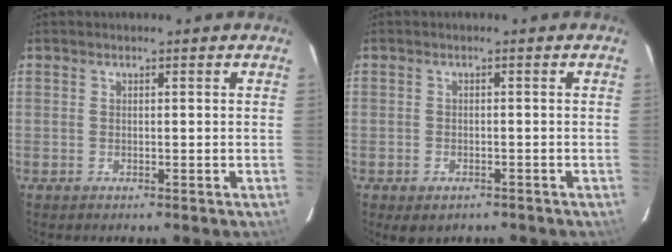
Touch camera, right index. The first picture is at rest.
{"total": 3.2, "force": [-2.0, 2.1, 1.4], "torque": [-0.030, -0.011, -0.023]}